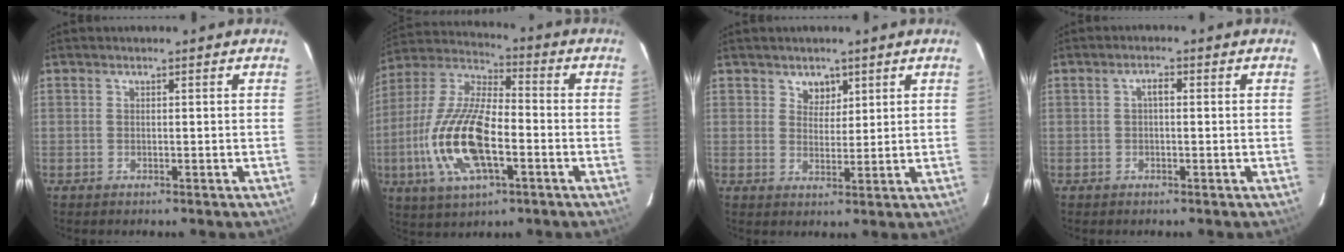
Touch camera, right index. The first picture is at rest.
{"total": 18.4, "force": [-5.1, 7.2, 16.2], "torque": [-0.344, -0.006, -0.098]}
{"total": 3.3, "force": [2.0, 2.5, 0.7], "torque": [-0.003, -0.001, 0.034]}
{"total": 1.7, "force": [0.1, 0.7, 1.5], "torque": [-0.029, 0.010, -0.001]}